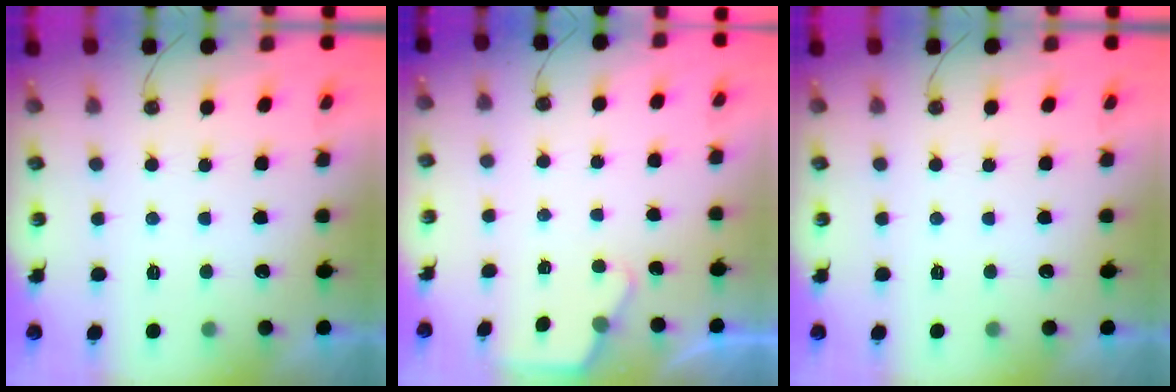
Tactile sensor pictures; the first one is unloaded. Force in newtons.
{"total": 2.1, "press": 2.0, "slide": 0.4}
{"total": 0.0}